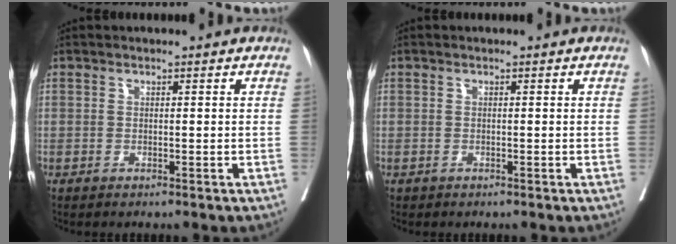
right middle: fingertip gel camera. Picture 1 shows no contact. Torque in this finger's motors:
{"motor_torque": [-0.25, -0.23, -0.13, -0.03]}